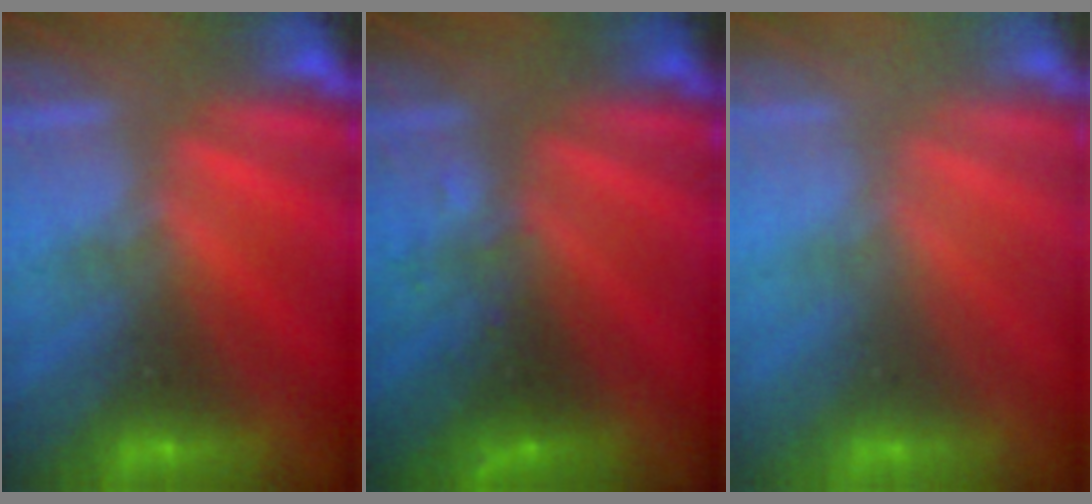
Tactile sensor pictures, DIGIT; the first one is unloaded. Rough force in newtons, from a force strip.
{"total": 2.9}
{"total": 2.9}